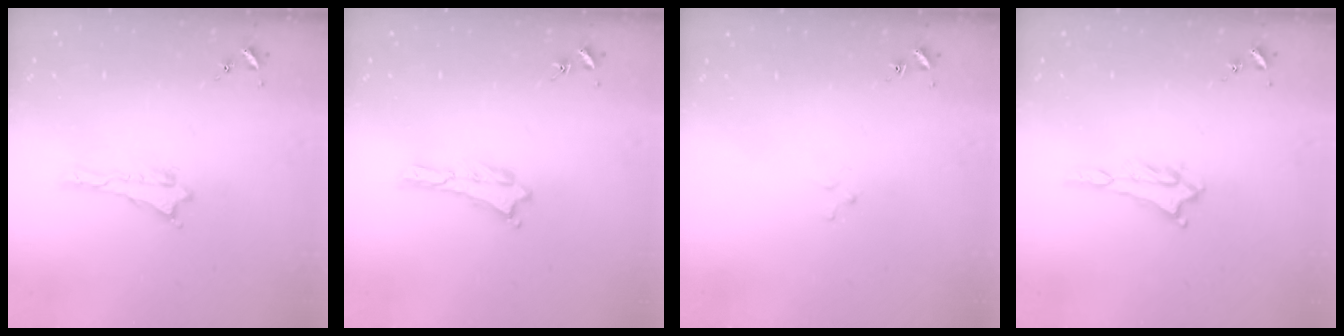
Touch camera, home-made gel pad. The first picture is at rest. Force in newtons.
{"total": 0.0}
{"total": 1.5, "press": 1.5, "slide": 0.2}
{"total": 1.8, "press": 1.8, "slide": 0.1}